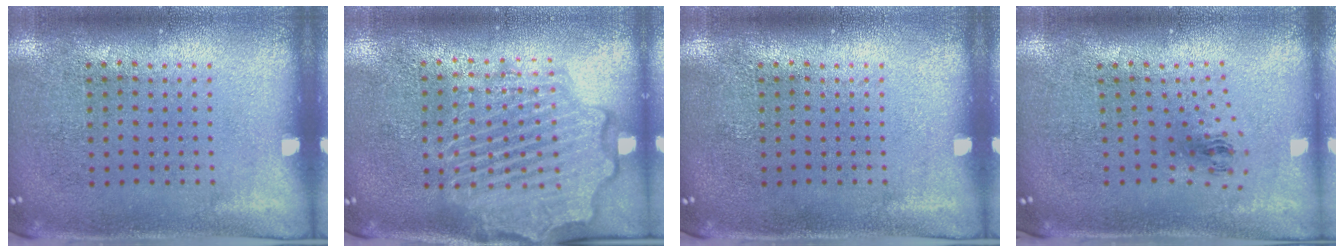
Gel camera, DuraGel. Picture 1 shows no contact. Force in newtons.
{"total": 3.6, "press": 3.6, "slide": 0.4}
{"total": 0.0}
{"total": 1.0, "press": 0.4, "slide": 0.9}